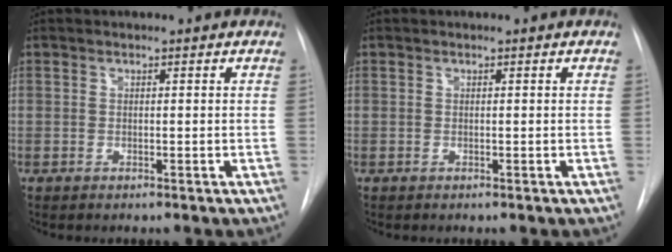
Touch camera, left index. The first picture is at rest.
{"total": 0.0}